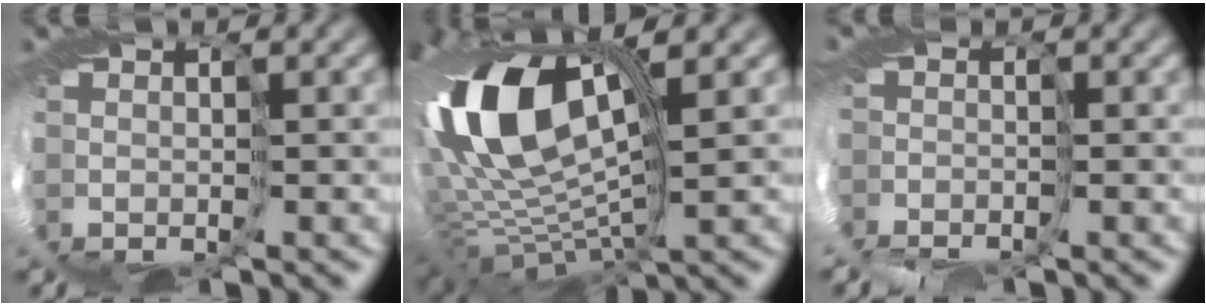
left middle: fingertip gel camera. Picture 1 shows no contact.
{"total": 13.8, "force": [3.5, 7.8, 10.8], "torque": [-0.253, 0.013, 0.067]}
{"total": 5.2, "force": [-3.7, 3.1, 2.0], "torque": [-0.053, -0.016, -0.046]}